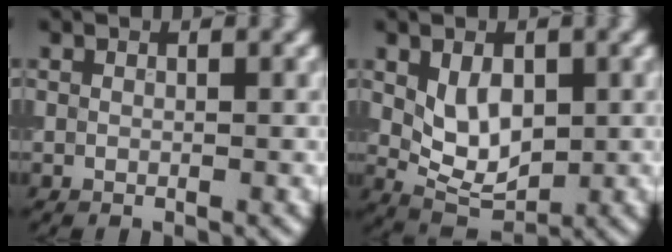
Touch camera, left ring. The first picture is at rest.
{"total": 4.5, "force": [0.5, 2.9, 3.4], "torque": [-0.062, -0.002, 0.014]}